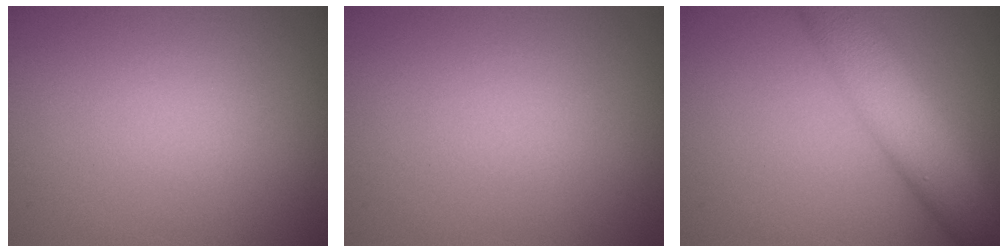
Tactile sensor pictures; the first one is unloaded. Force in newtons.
{"total": 0.0}
{"total": 6.7, "press": 6.7, "slide": 0.3}